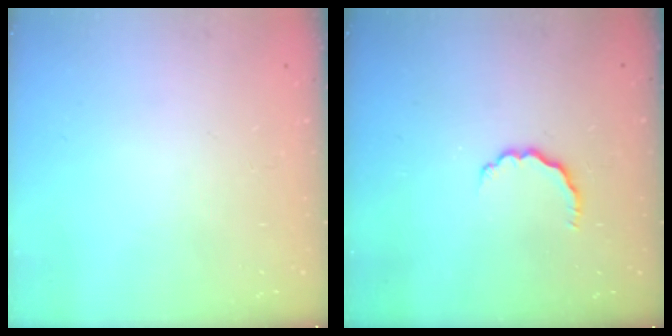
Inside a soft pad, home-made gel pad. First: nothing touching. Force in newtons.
{"total": 4.1, "press": 4.0, "slide": 0.9}